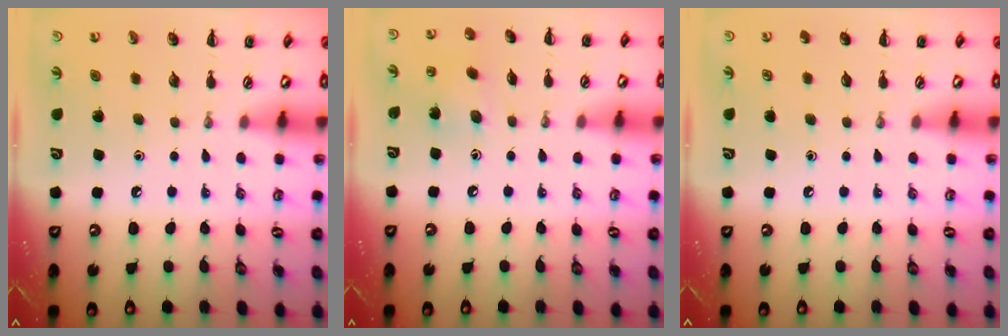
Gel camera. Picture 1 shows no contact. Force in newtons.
{"total": 4.3, "press": 4.1, "slide": 1.2}
{"total": 0.0}